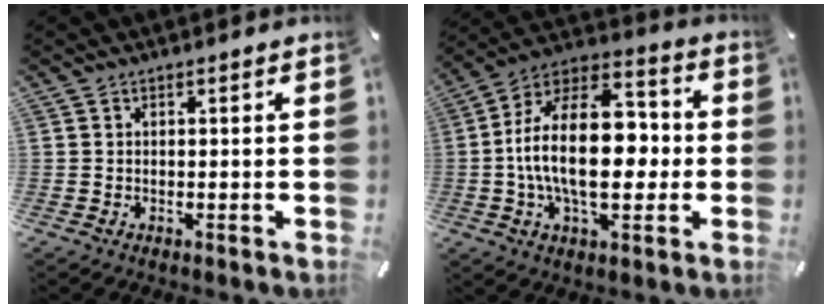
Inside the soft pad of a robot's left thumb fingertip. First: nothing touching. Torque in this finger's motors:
{"motor_torque": [1.68, 3.33, 2.72, 0.05, 0.88]}